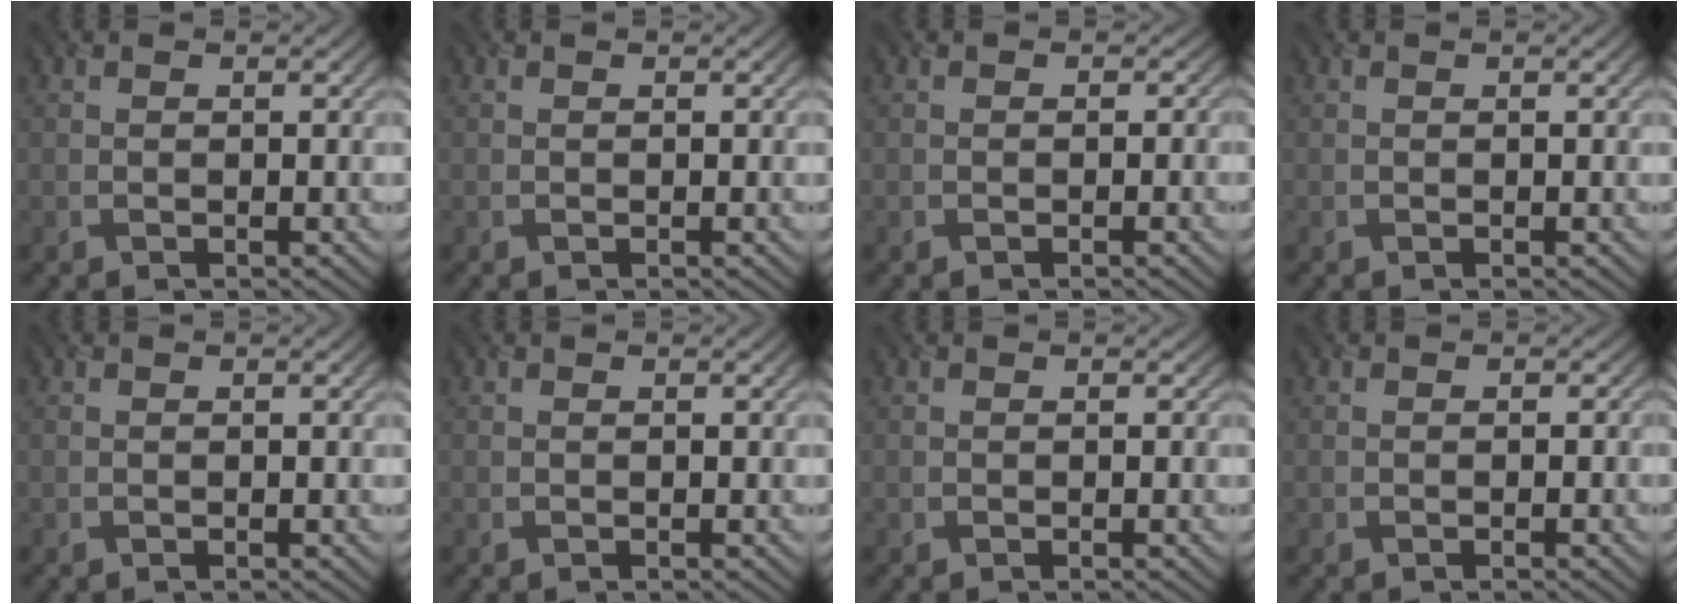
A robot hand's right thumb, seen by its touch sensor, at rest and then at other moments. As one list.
[{"total": 0.0}, {"total": 0.7, "force": [-0.4, 0.5, -0.1], "torque": [0.008, -0.003, -0.008]}, {"total": 0.0}, {"total": 0.0}, {"total": 0.0}, {"total": 0.0}, {"total": 0.7, "force": [-0.4, 0.5, -0.2], "torque": [0.008, -0.004, -0.007]}]